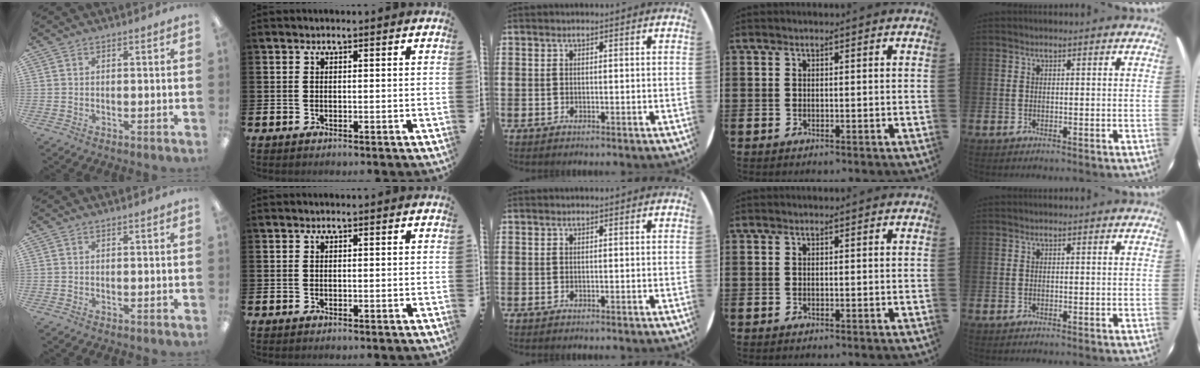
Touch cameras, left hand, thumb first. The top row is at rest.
{}